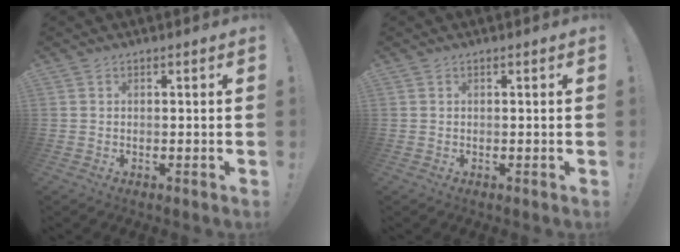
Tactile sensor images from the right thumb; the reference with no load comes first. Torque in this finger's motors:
{"motor_torque": [-0.10, 0.10, -0.13, 0.13, 0.00]}